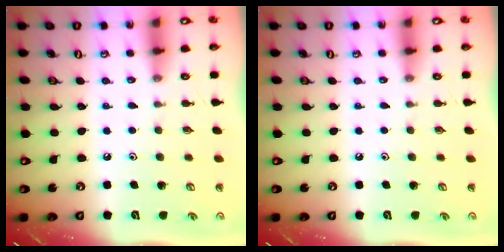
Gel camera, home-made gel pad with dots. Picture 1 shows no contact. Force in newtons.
{"total": 0.0}